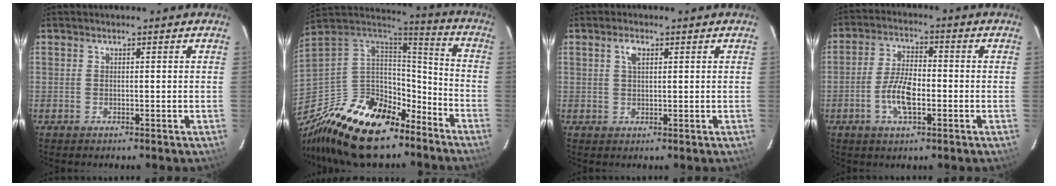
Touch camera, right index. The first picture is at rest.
{"total": 27.2, "force": [-17.7, 13.9, 15.1], "torque": [-0.324, 0.002, -0.279]}
{"total": 2.4, "force": [1.0, 1.1, 1.8], "torque": [-0.036, 0.007, 0.018]}
{"total": 7.8, "force": [-2.5, 3.3, 6.6], "torque": [-0.134, 0.005, -0.047]}